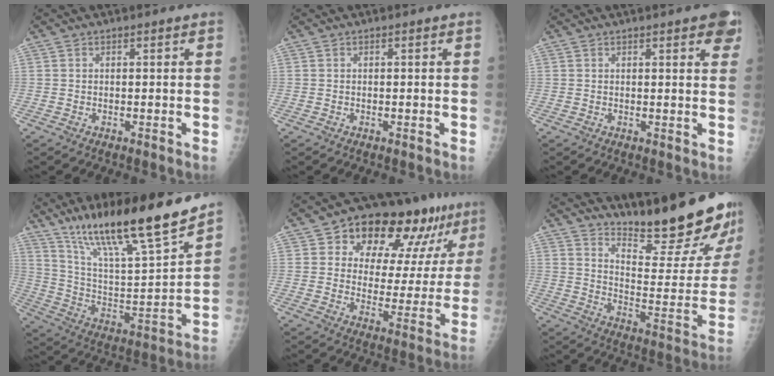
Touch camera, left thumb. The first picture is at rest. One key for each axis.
{"total": 0.0}
{"total": 5.9, "fx": 3.2, "fy": 1.6, "fz": 4.7, "tx": -0.037, "ty": -0.004, "tz": 0.034}
{"total": 22.8, "fx": 17.0, "fy": 2.9, "fz": 15.0, "tx": -0.230, "ty": -0.072, "tz": 0.300}
{"total": 19.2, "fx": 11.0, "fy": 9.7, "fz": 12.4, "tx": -0.120, "ty": -0.019, "tz": 0.161}
{"total": 22.8, "fx": 19.6, "fy": 3.0, "fz": 11.2, "tx": -0.135, "ty": -0.166, "tz": 0.274}